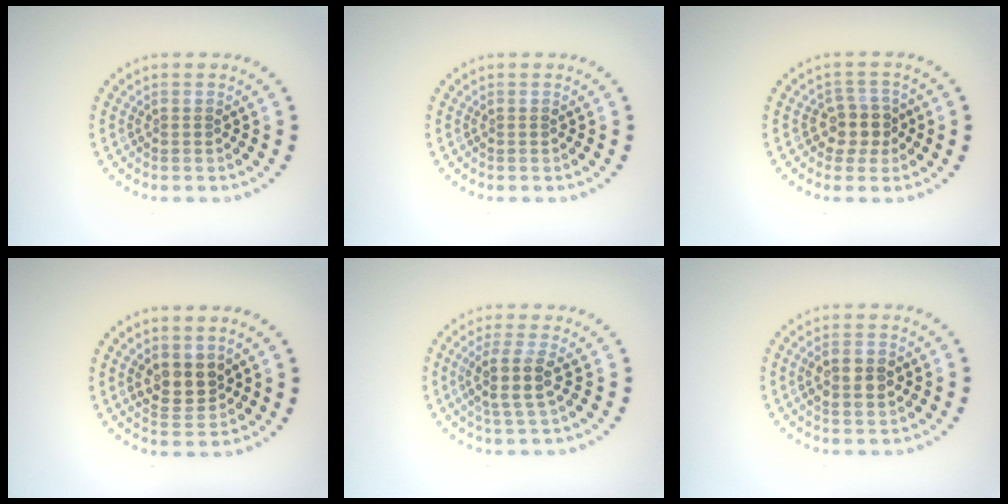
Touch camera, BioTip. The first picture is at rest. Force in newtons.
{"total": 0.0}
{"total": 2.7, "press": 2.3, "slide": 1.5}
{"total": 2.9, "press": 2.7, "slide": 1.0}
{"total": 2.9, "press": 2.4, "slide": 1.7}
{"total": 2.6, "press": 2.6, "slide": 0.4}